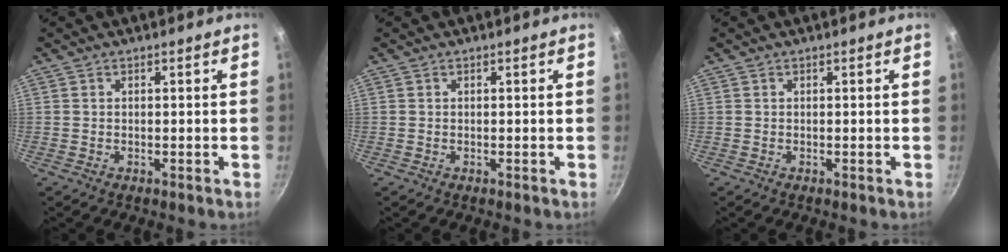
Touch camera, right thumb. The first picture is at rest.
{"total": 0.0}
{"total": 0.0}